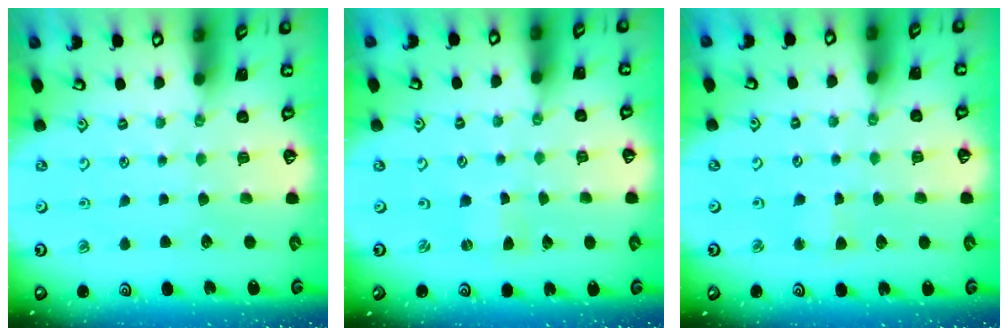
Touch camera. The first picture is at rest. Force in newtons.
{"total": 0.8, "press": 0.7, "slide": 0.2}
{"total": 2.8, "press": 2.8, "slide": 0.3}